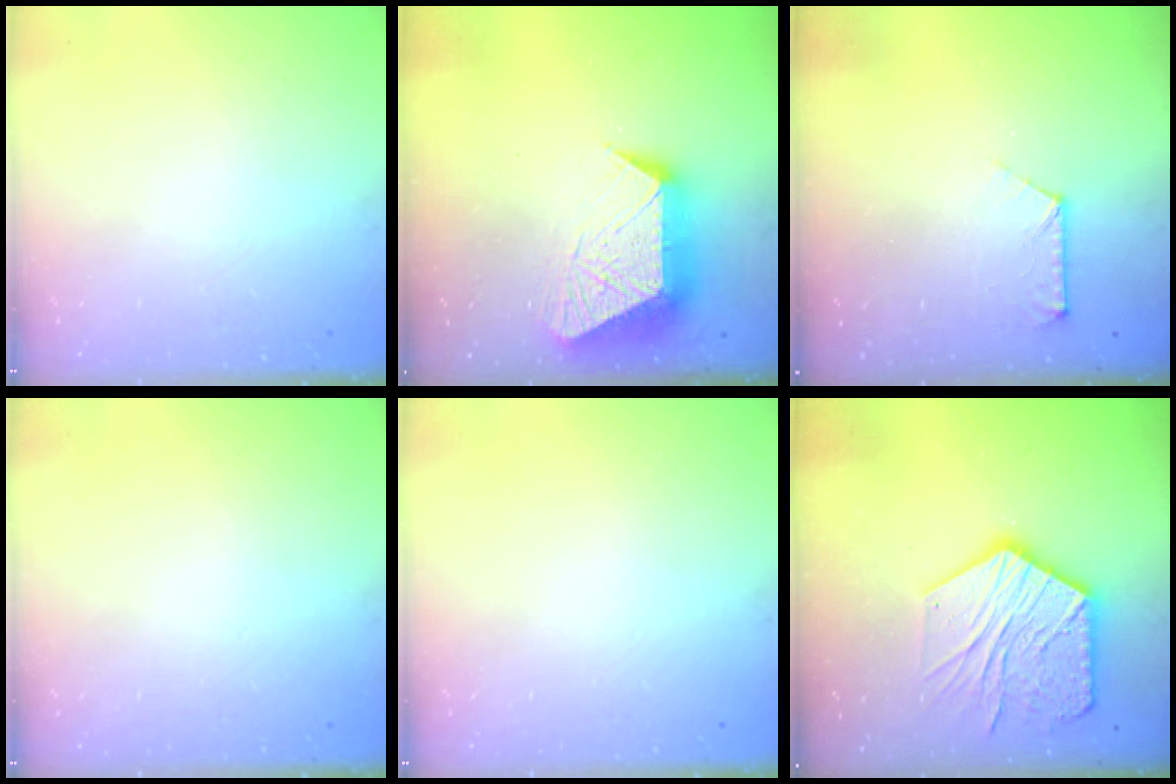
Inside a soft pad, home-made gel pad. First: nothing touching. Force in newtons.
{"total": 15.5, "press": 15.5, "slide": 1.1}
{"total": 5.7, "press": 5.7, "slide": 0.6}
{"total": 0.0}
{"total": 0.0}
{"total": 18.6, "press": 18.6, "slide": 1.4}